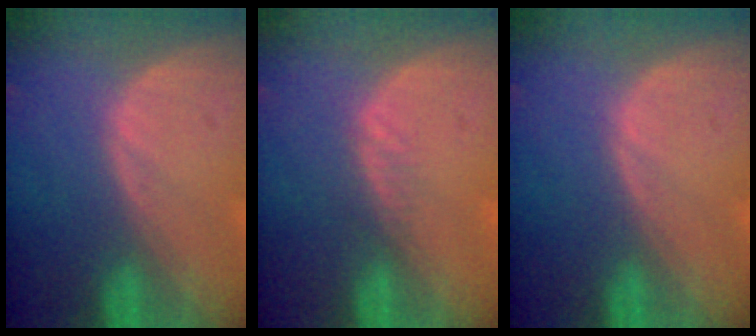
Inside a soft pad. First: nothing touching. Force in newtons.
{"total": 1.3, "press": 1.1, "slide": 0.7}
{"total": 0.0}